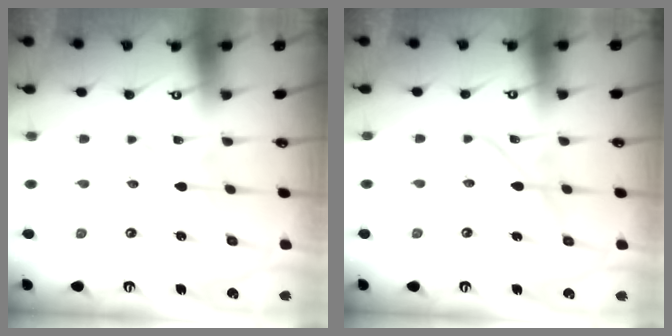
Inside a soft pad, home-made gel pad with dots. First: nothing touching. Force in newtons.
{"total": 5.4, "press": 5.4, "slide": 0.4}